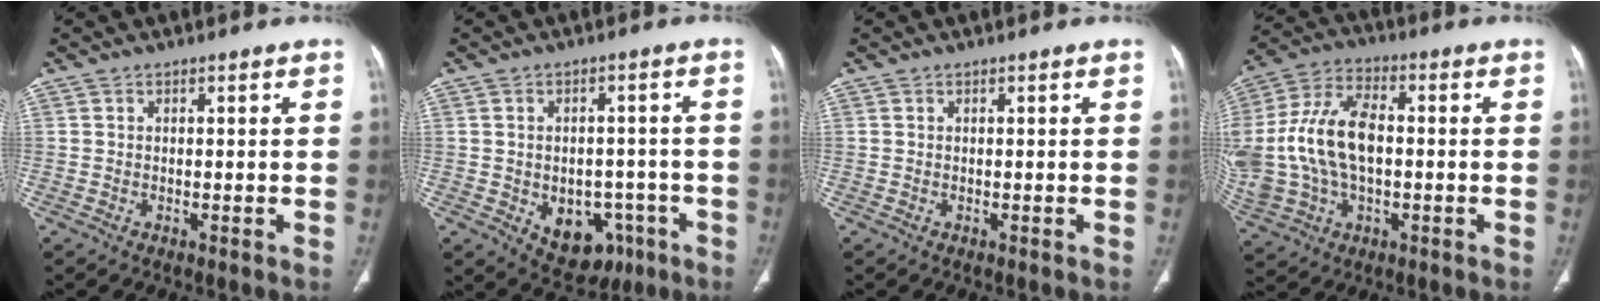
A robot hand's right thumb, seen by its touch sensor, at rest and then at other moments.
{"total": 11.0, "force": [-4.3, 7.9, 6.4], "torque": [-0.052, 0.027, -0.043]}
{"total": 0.0}
{"total": 19.4, "force": [-0.1, 11.9, 15.3], "torque": [-0.337, 0.024, 0.003]}